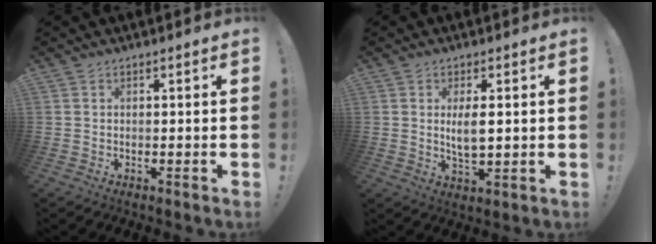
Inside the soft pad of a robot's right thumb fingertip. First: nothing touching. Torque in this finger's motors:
{"motor_torque": [-0.10, 0.21, 0.04, 0.08, 0.04]}